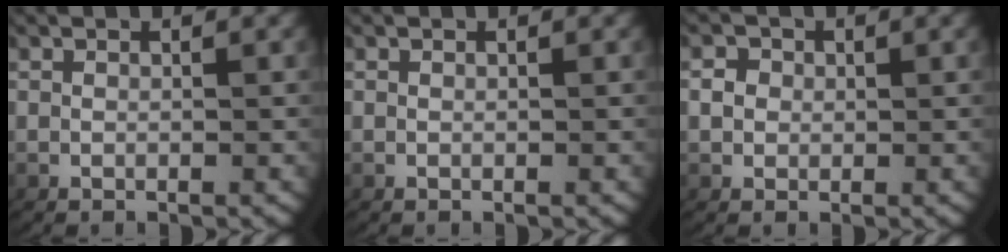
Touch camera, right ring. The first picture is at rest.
{"total": 0.0}
{"total": 1.8, "force": [0.2, 1.7, 0.5], "torque": [-0.016, -0.002, 0.004]}